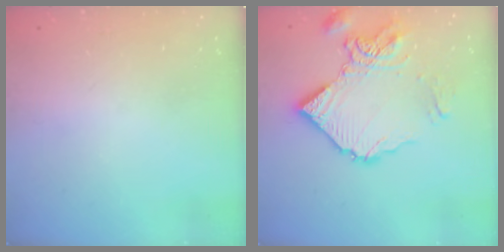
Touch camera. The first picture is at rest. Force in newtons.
{"total": 13.9, "press": 13.8, "slide": 1.6}